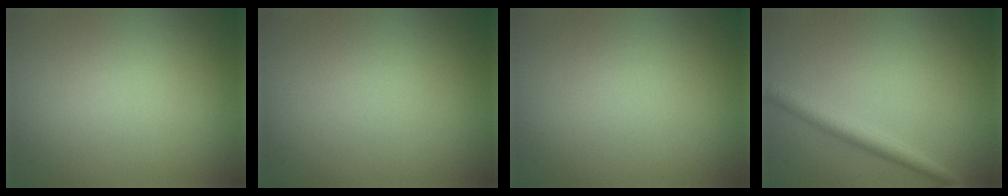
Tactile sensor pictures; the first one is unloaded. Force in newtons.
{"total": 0.0}
{"total": 0.0}
{"total": 2.7, "press": 2.7, "slide": 0.2}